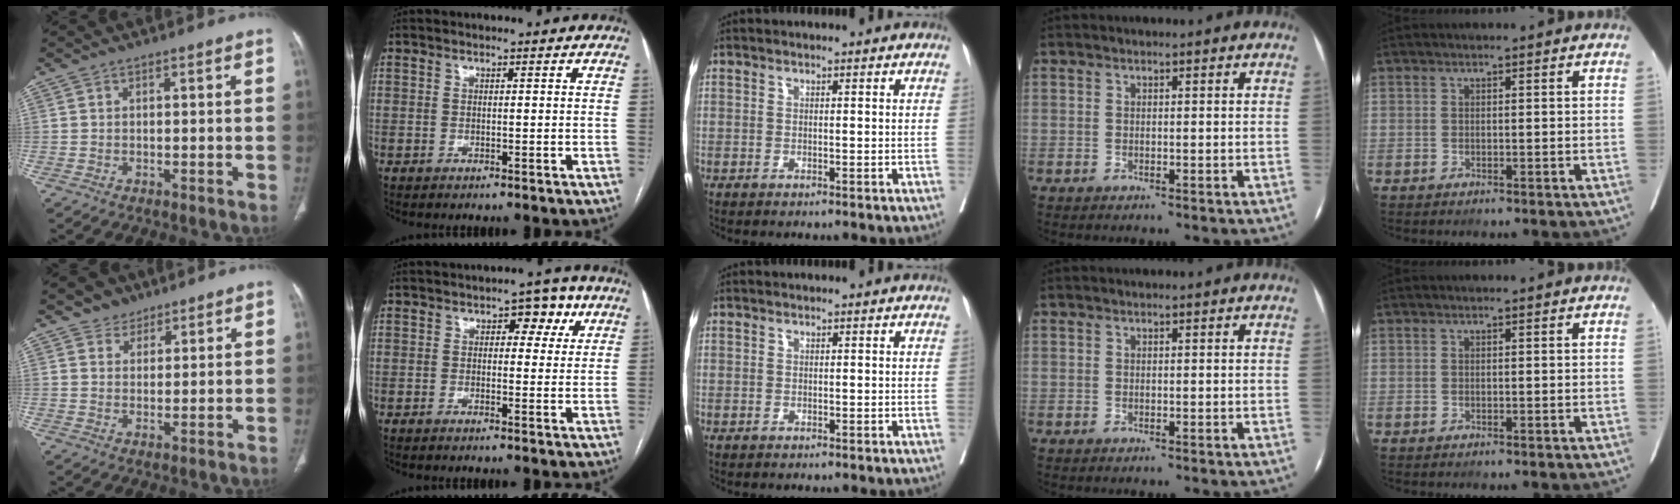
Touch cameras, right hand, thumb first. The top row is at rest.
{"thumb": {"total": 3.9, "force": [2.7, 2.9, 0.4], "torque": [0.013, -0.015, 0.040]}, "index": {"total": 4.8, "force": [1.7, 2.7, 3.6], "torque": [-0.042, 0.023, 0.017]}}